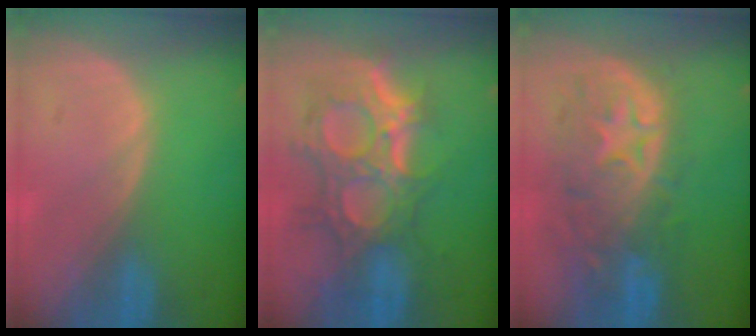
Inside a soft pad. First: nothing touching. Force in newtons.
{"total": 12.0, "press": 10.7, "slide": 5.4}
{"total": 11.1, "press": 9.8, "slide": 5.2}